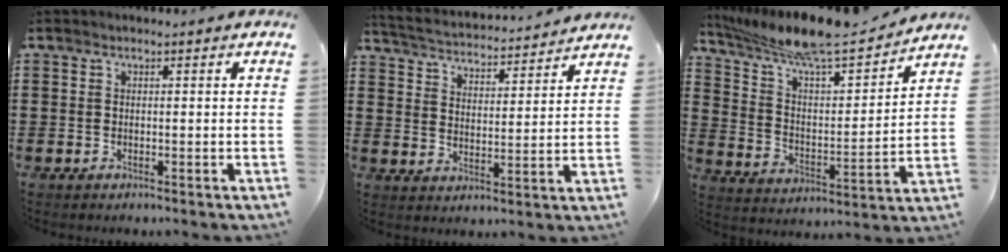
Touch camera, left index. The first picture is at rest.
{"total": 3.3, "force": [3.3, -0.1, 0.0], "torque": [-0.024, -0.030, 0.051]}
{"total": 10.2, "force": [9.0, 0.8, 4.7], "torque": [-0.127, -0.059, 0.152]}